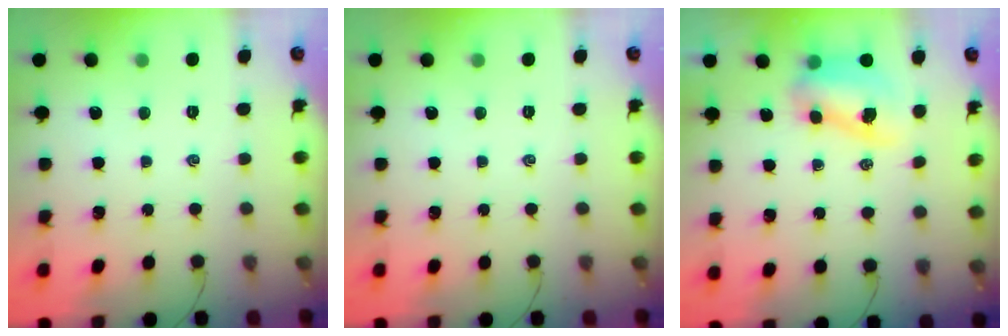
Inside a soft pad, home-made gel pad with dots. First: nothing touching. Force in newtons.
{"total": 0.0}
{"total": 9.0, "press": 8.9, "slide": 1.7}